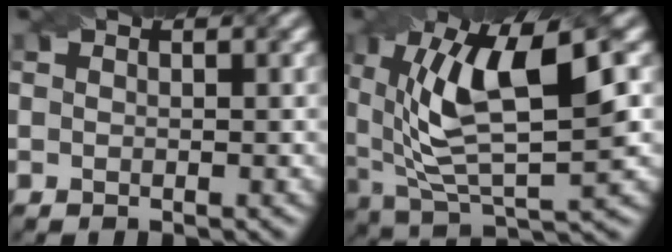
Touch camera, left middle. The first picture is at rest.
{"total": 10.4, "force": [2.4, 3.8, 9.4], "torque": [-0.181, 0.001, 0.041]}